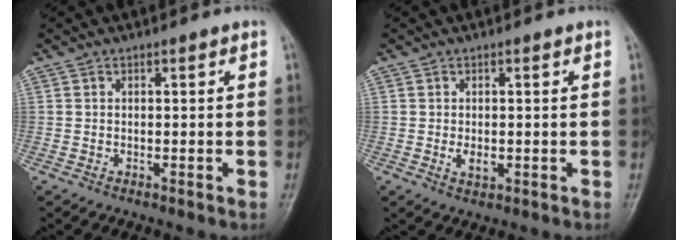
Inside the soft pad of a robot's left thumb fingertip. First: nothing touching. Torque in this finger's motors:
{"motor_torque": [0.03, 0.58, 0.46, 0.16, 0.00]}